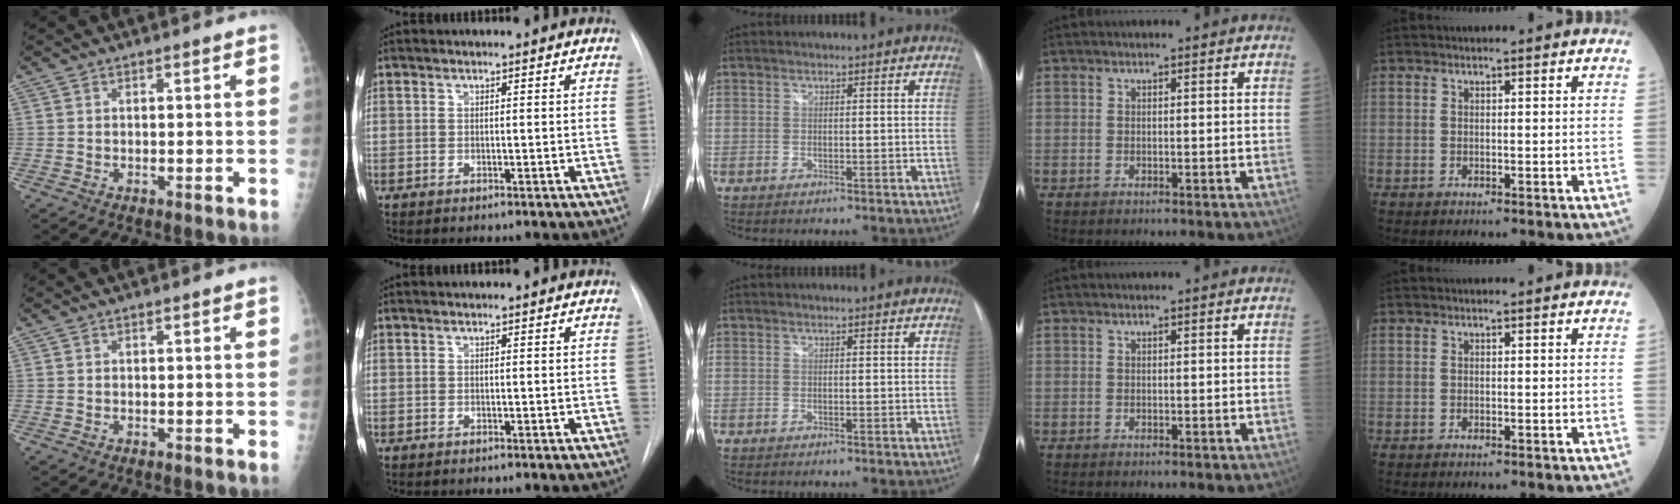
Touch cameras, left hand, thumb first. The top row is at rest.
{}